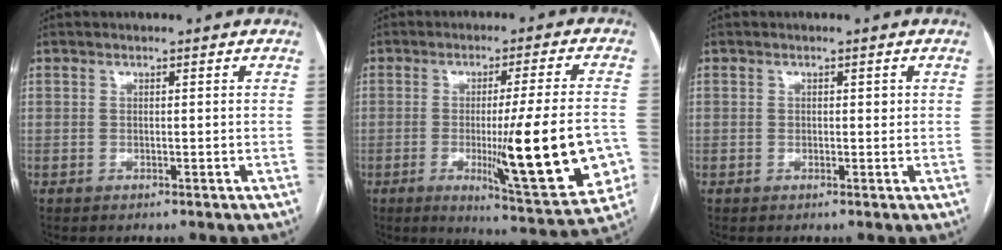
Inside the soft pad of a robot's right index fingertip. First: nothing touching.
{"total": 18.1, "force": [-3.8, 1.5, 17.6], "torque": [-0.215, -0.018, -0.042]}
{"total": 1.1, "force": [0.3, 0.7, 0.8], "torque": [-0.011, 0.005, 0.005]}